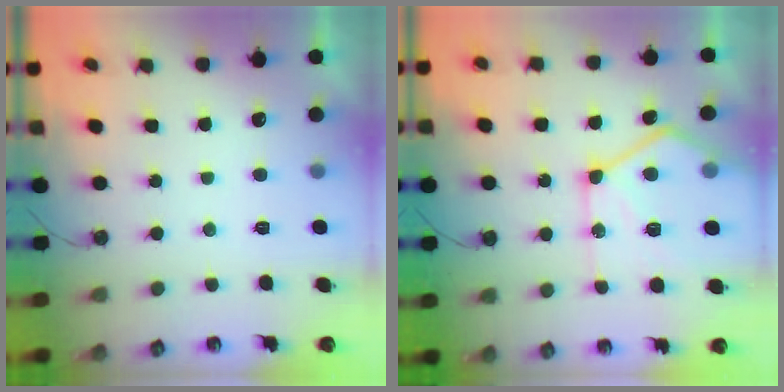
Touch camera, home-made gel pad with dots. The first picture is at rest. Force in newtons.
{"total": 18.1, "press": 18.0, "slide": 2.1}